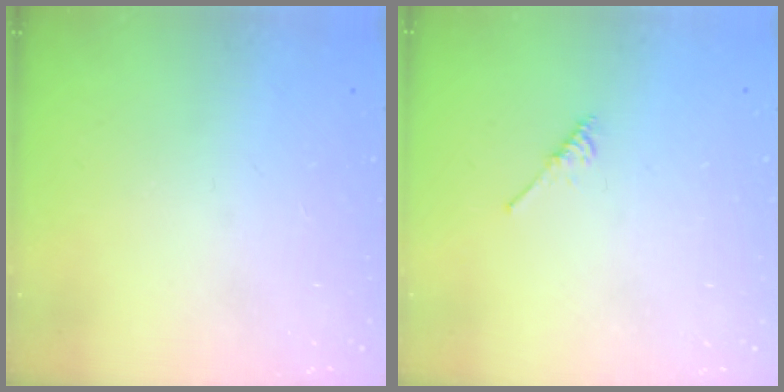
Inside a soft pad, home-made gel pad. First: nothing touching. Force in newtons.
{"total": 2.1, "press": 2.1, "slide": 0.4}